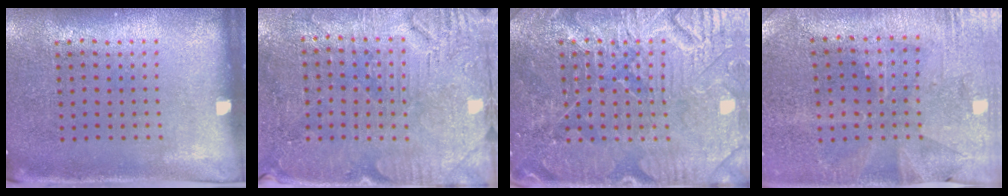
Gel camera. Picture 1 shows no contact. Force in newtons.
{"total": 3.0, "press": 2.9, "slide": 0.6}
{"total": 4.5, "press": 4.5, "slide": 0.6}
{"total": 0.5, "press": 0.5, "slide": 0.3}